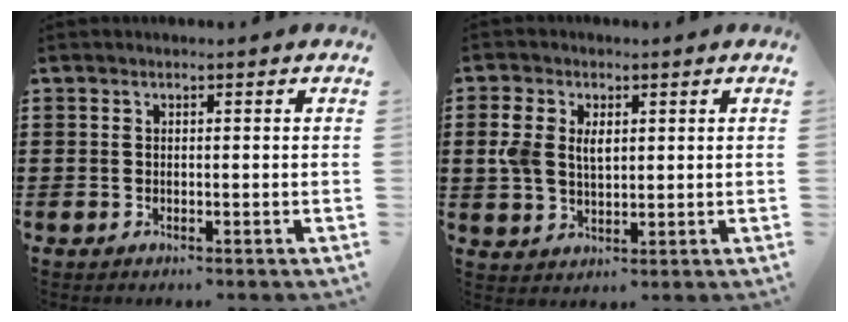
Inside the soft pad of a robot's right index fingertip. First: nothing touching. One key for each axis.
{"total": 4.5, "fx": 1.1, "fy": 2.9, "fz": 3.3, "tx": -0.080, "ty": 0.007, "tz": 0.016}